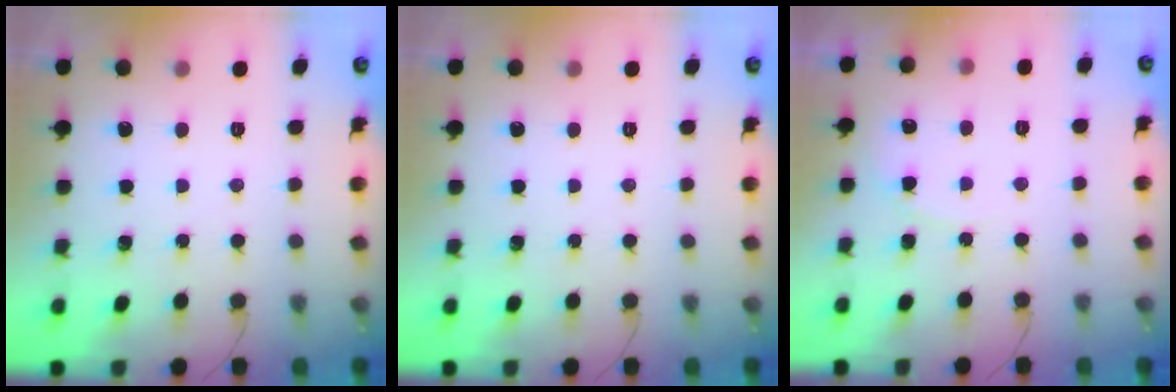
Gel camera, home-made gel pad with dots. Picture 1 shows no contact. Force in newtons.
{"total": 0.0}
{"total": 5.1, "press": 5.1, "slide": 0.3}